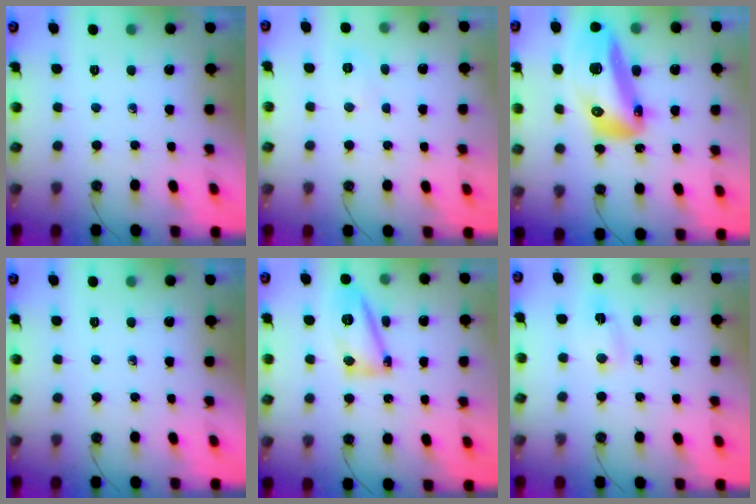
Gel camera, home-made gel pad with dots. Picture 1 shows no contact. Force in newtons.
{"total": 4.8, "press": 4.7, "slide": 1.1}
{"total": 22.0, "press": 21.8, "slide": 3.4}
{"total": 0.0}
{"total": 14.2, "press": 14.1, "slide": 1.4}
{"total": 2.9, "press": 1.6, "slide": 2.4}